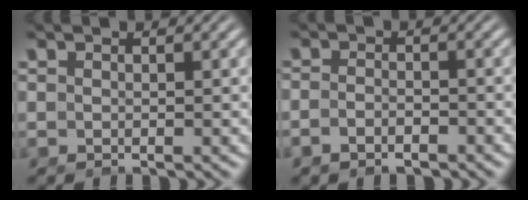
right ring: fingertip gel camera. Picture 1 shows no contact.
{"total": 2.2, "force": [-1.9, 0.8, 0.8], "torque": [-0.019, -0.010, -0.030]}